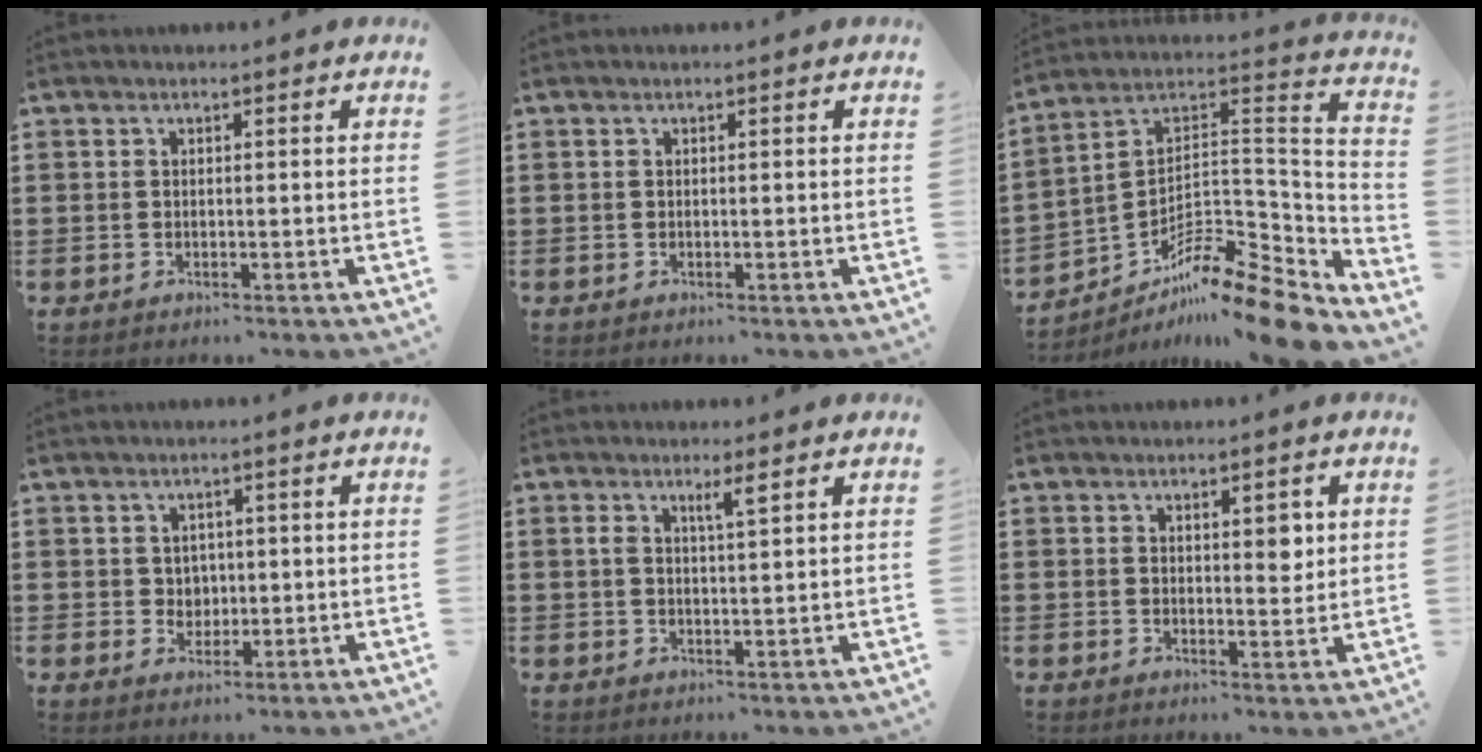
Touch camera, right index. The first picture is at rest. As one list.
[{"total": 0.0}, {"total": 11.4, "force": [-9.6, 2.3, 5.7], "torque": [-0.089, 0.017, -0.186]}, {"total": 2.3, "force": [0.7, 2.1, 0.6], "torque": [-0.013, 0.007, 0.009]}, {"total": 2.4, "force": [1.5, 0.3, 1.9], "torque": [-0.031, -0.002, 0.022]}, {"total": 3.2, "force": [1.3, 1.5, 2.5], "torque": [-0.027, -0.003, 0.016]}]